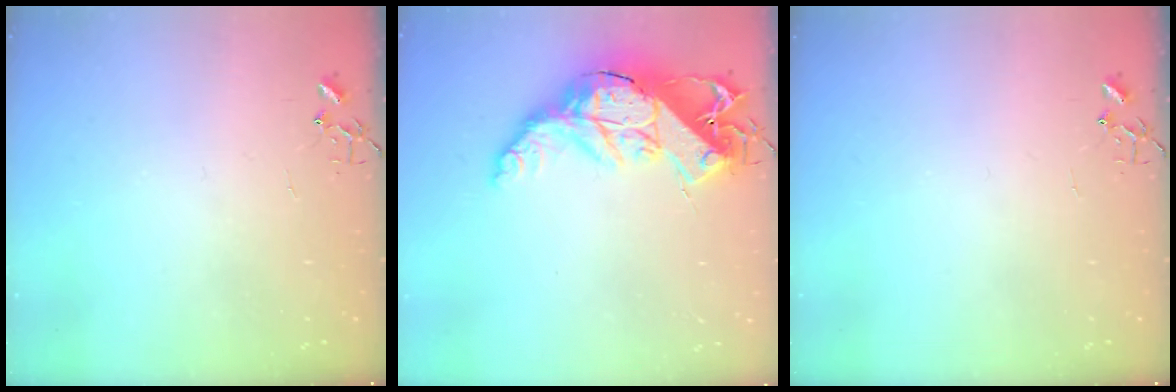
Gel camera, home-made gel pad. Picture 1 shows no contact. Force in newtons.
{"total": 19.6, "press": 19.6, "slide": 1.2}
{"total": 0.0}